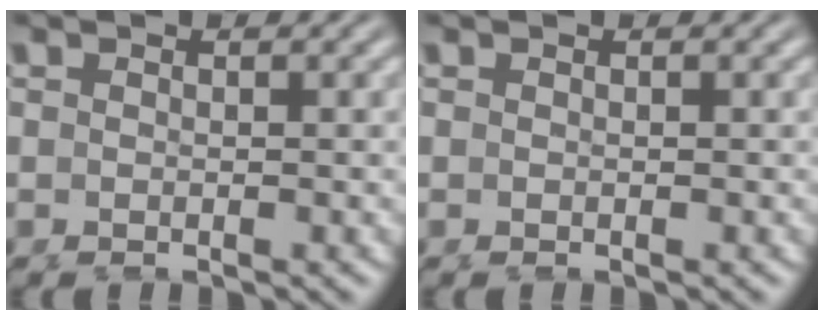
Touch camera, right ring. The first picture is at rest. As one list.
[{"total": 0.0}]